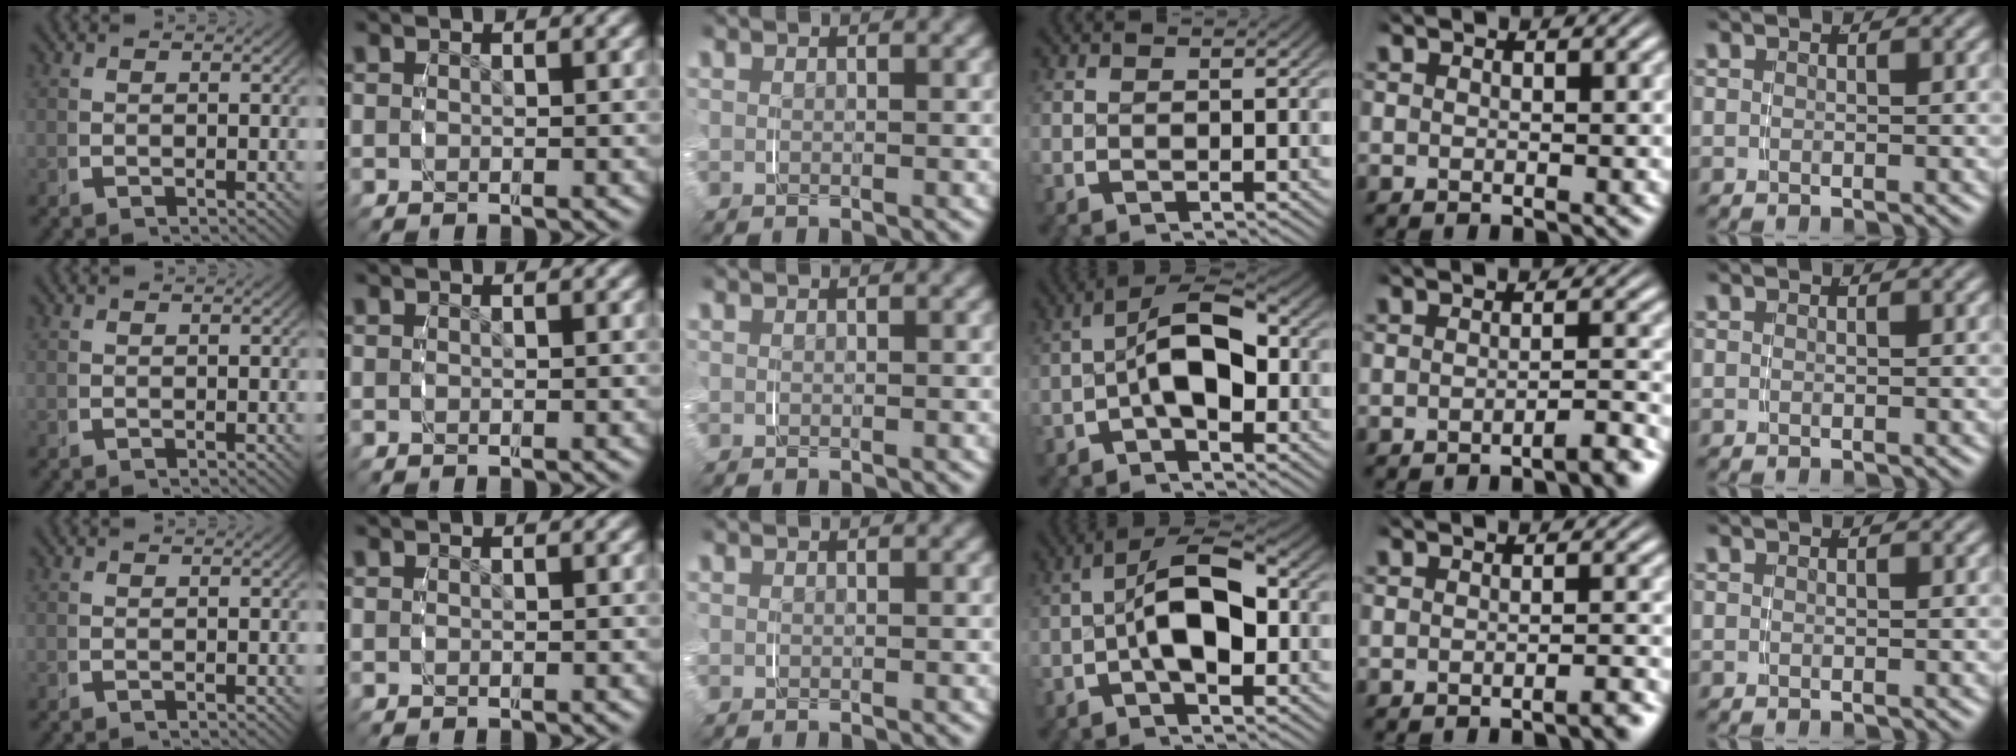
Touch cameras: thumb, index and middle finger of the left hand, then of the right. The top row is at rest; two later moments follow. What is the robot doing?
{"motion": "grasp_and_lifting", "object": "lipstick"}